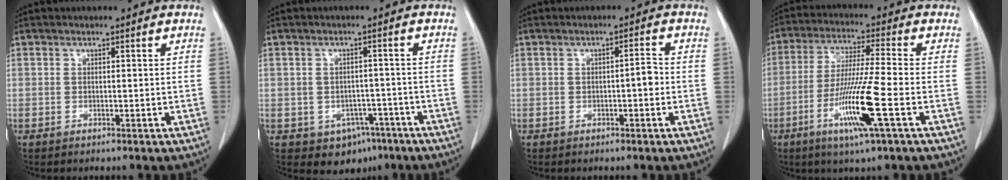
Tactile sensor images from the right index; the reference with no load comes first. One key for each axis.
{"total": 5.7, "fx": -3.2, "fy": 4.3, "fz": 2.0, "tx": -0.017, "ty": 0.007, "tz": -0.035}
{"total": 2.2, "fx": -0.5, "fy": 0.5, "fz": 2.1, "tx": -0.027, "ty": 0.005, "tz": -0.008}
{"total": 11.9, "fx": -4.3, "fy": -0.7, "fz": 11.0, "tx": -0.216, "ty": -0.021, "tz": -0.085}